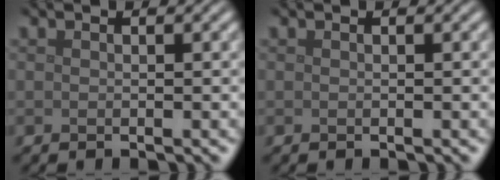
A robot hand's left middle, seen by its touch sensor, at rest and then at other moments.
{"total": 0.0}